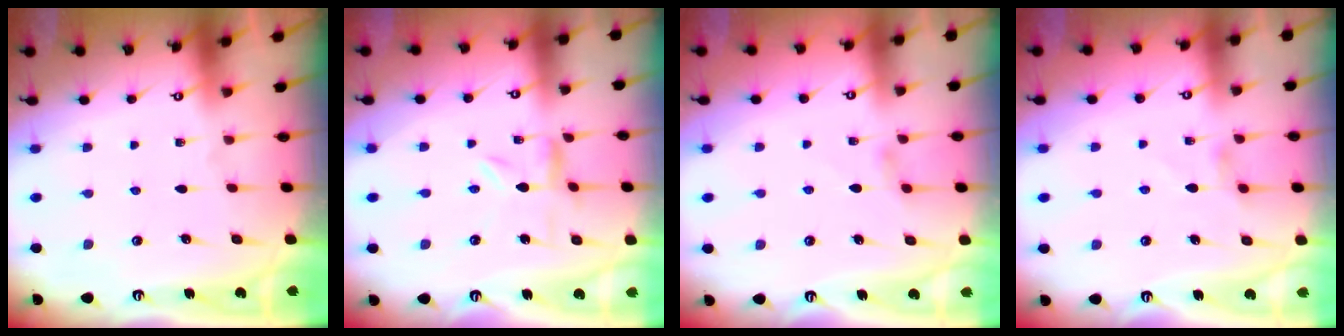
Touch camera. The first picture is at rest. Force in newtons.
{"total": 2.0, "press": 1.9, "slide": 0.4}
{"total": 1.3, "press": 1.3, "slide": 0.3}
{"total": 1.8, "press": 1.8, "slide": 0.4}